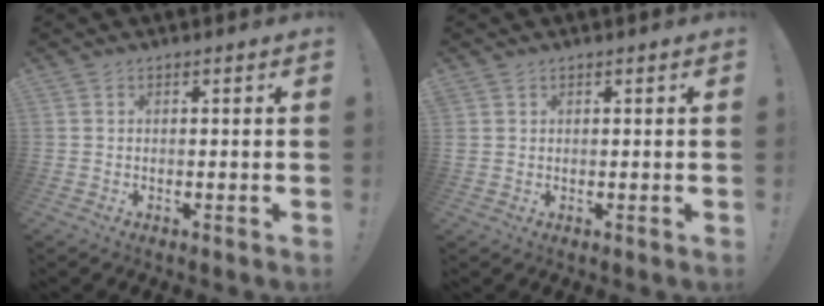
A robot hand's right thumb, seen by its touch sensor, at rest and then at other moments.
{"total": 1.2, "force": [0.6, 0.9, 0.3], "torque": [0.003, -0.001, 0.011]}